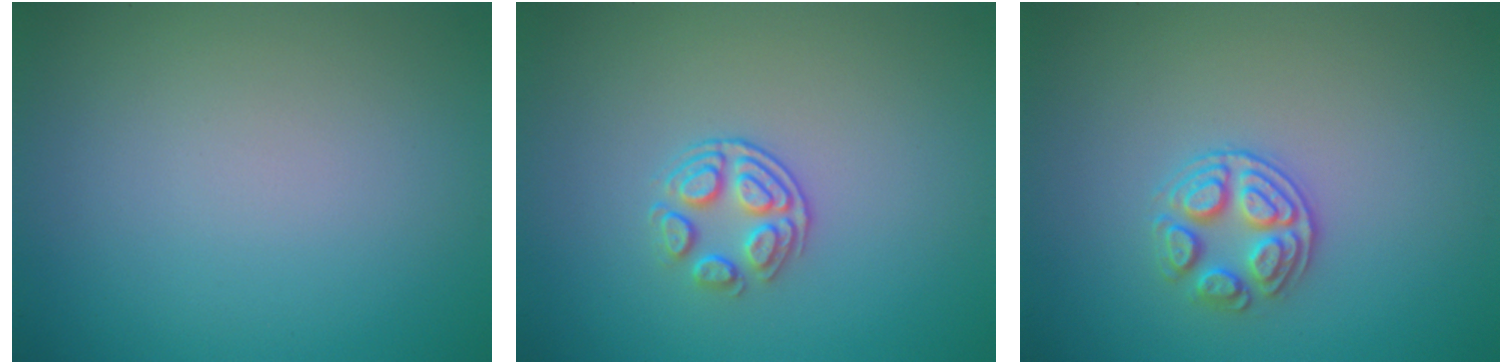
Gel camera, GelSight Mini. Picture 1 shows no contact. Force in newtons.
{"total": 2.4, "press": 1.8, "slide": 1.6}
{"total": 2.7, "press": 2.5, "slide": 0.9}